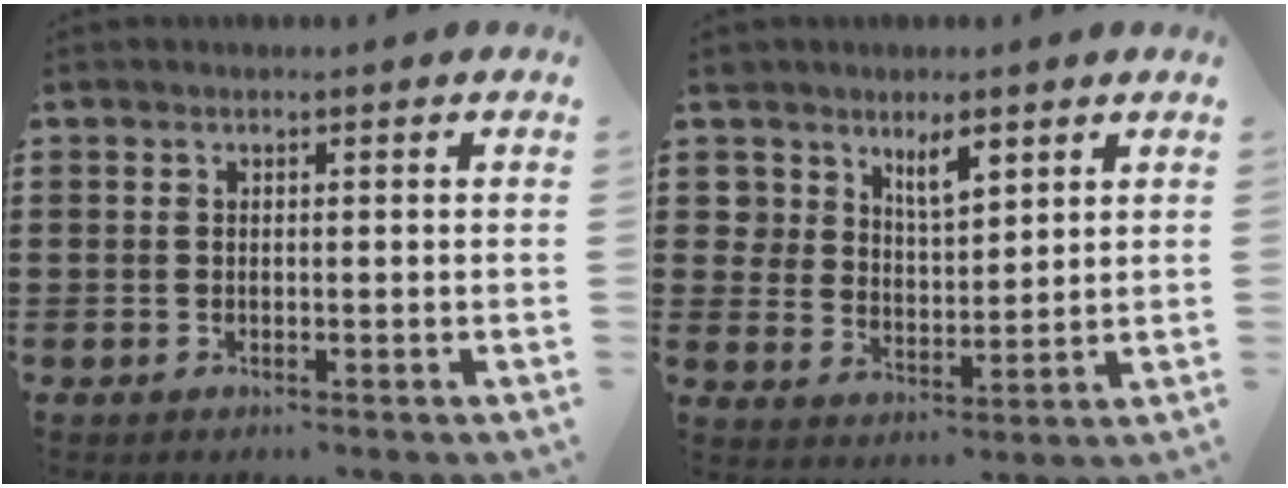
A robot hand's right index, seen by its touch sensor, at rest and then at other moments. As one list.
[{"total": 5.7, "force": [4.3, 3.1, 2.1], "torque": [-0.048, -0.003, 0.075]}]